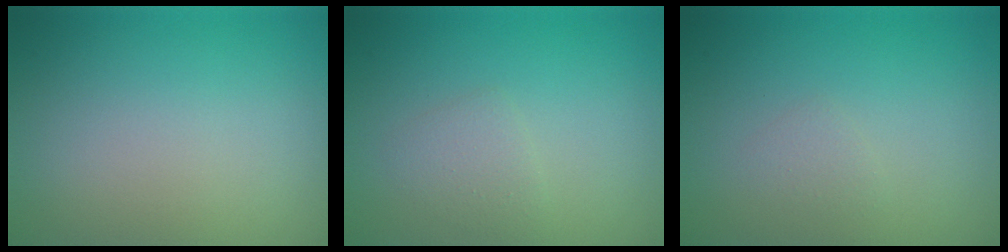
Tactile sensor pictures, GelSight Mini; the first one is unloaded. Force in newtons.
{"total": 1.5, "press": 1.5, "slide": 0.0}
{"total": 0.8, "press": 0.8, "slide": 0.0}